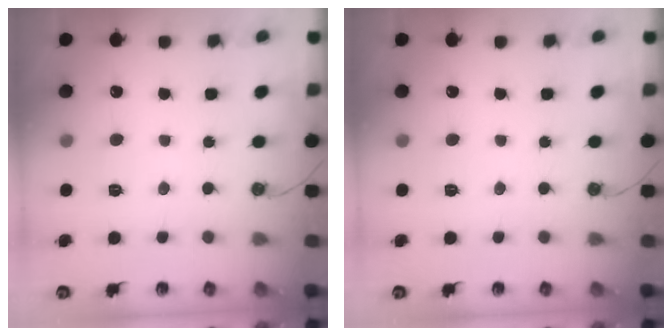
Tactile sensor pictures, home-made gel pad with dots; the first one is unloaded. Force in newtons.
{"total": 0.0}